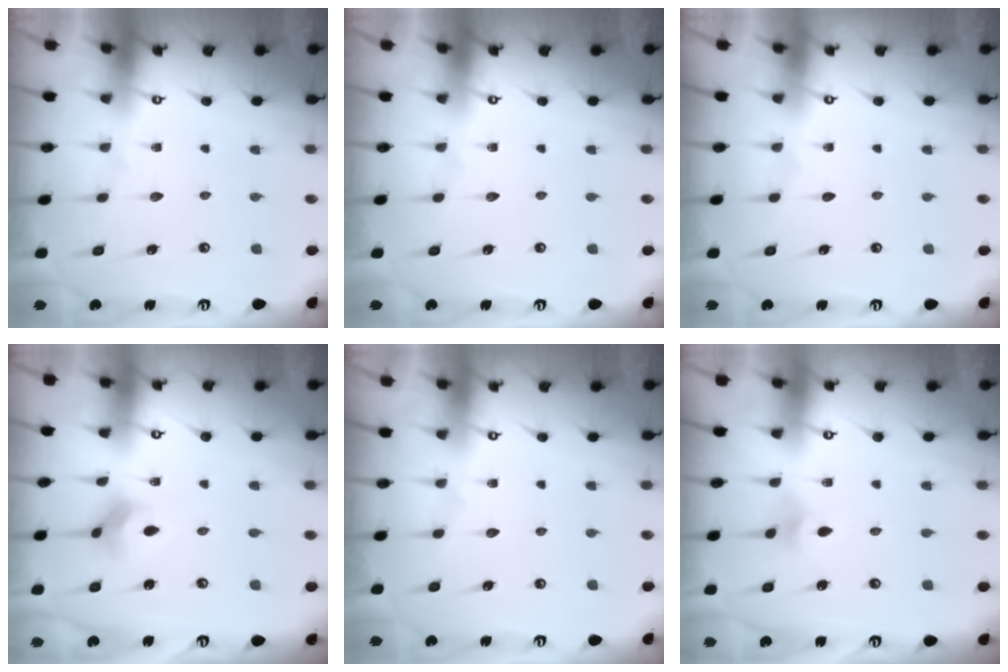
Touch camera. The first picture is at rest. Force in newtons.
{"total": 0.0}
{"total": 0.0}
{"total": 3.2, "press": 3.2, "slide": 0.6}
{"total": 0.0}
{"total": 3.1, "press": 3.1, "slide": 0.6}